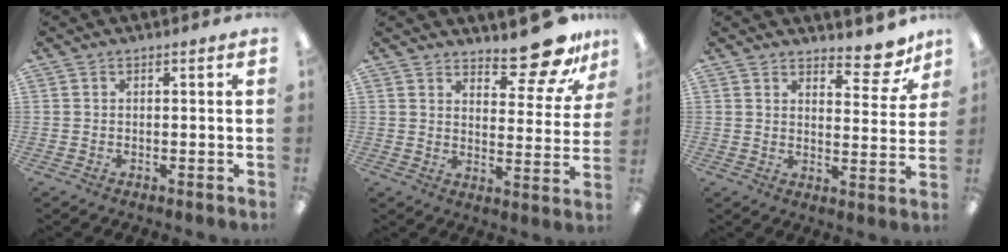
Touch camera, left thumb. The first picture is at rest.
{"total": 13.0, "force": [10.8, 3.8, 6.1], "torque": [-0.065, -0.086, 0.186]}
{"total": 8.4, "force": [6.8, 3.0, 3.9], "torque": [-0.030, -0.050, 0.113]}